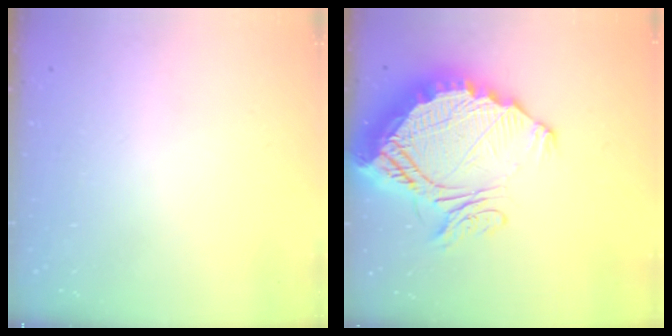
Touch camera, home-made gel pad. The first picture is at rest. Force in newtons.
{"total": 22.0, "press": 21.9, "slide": 1.7}